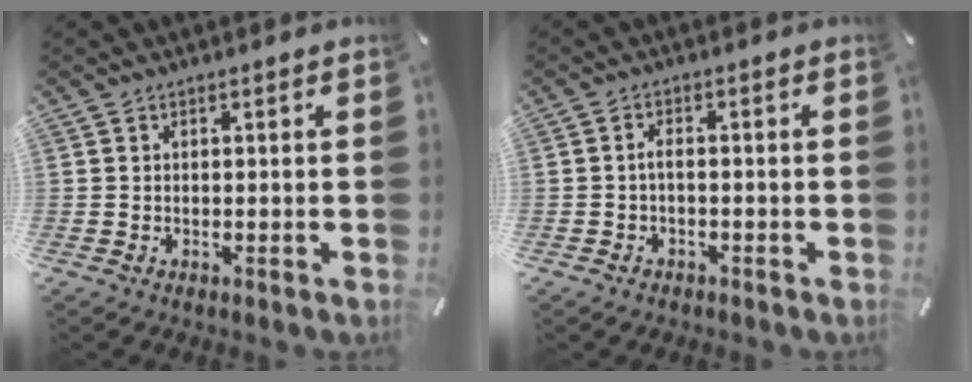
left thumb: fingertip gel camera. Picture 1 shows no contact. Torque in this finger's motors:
{"motor_torque": [-0.20, -0.20, 0.16, 0.12, 0.06]}